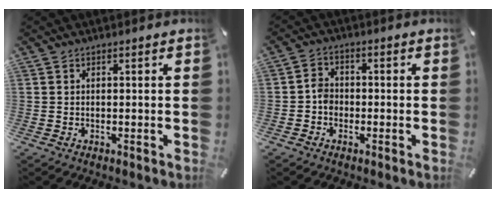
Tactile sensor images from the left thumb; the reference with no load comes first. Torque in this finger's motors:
{"motor_torque": [0.50, 0.48, 0.01, -0.03, 0.08]}